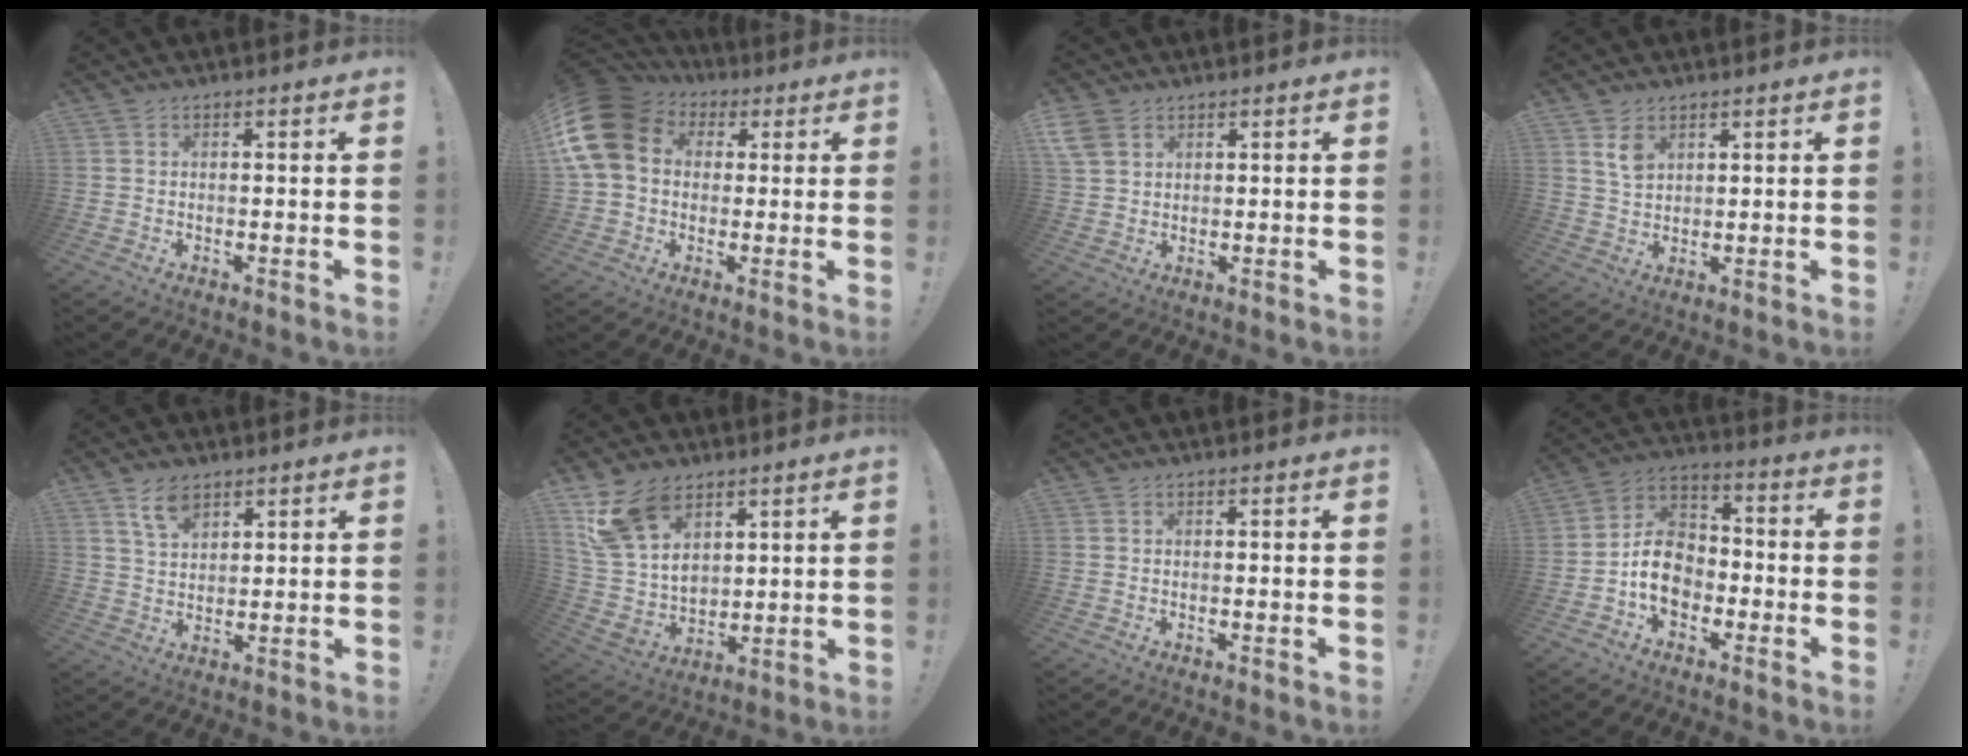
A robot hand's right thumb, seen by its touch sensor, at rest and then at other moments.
{"total": 16.1, "force": [3.2, 12.3, 9.9], "torque": [-0.185, 0.000, 0.059]}
{"total": 5.2, "force": [2.9, 3.3, 2.8], "torque": [-0.049, -0.006, 0.059]}
{"total": 4.6, "force": [2.7, 2.7, 2.6], "torque": [-0.032, -0.015, 0.048]}
{"total": 6.5, "force": [4.2, 3.3, 3.6], "torque": [-0.065, -0.015, 0.077]}
{"total": 15.5, "force": [8.6, 9.9, 8.2], "torque": [-0.168, -0.043, 0.167]}
{"total": 0.0}
{"total": 12.3, "force": [-3.8, 9.4, 7.0], "torque": [-0.110, 0.033, -0.066]}